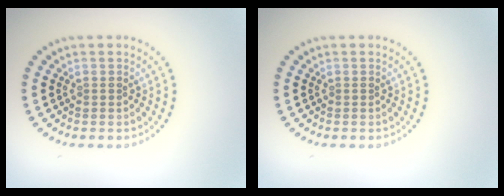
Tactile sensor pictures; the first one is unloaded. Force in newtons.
{"total": 0.0}